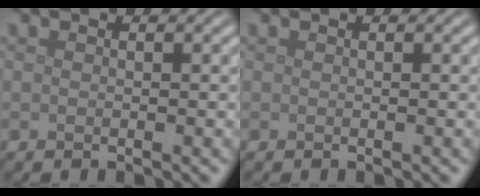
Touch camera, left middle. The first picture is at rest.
{"total": 0.0}